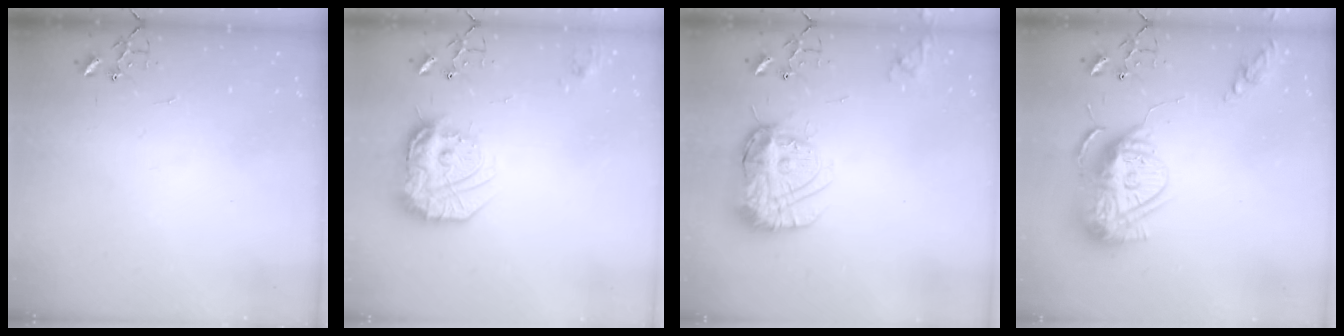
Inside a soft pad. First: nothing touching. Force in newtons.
{"total": 17.3, "press": 17.2, "slide": 1.4}
{"total": 16.3, "press": 16.3, "slide": 1.6}
{"total": 17.1, "press": 17.0, "slide": 1.8}